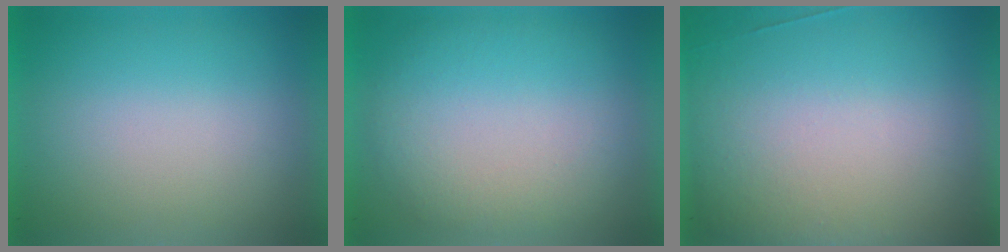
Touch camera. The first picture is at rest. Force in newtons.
{"total": 2.2}
{"total": 1.7}